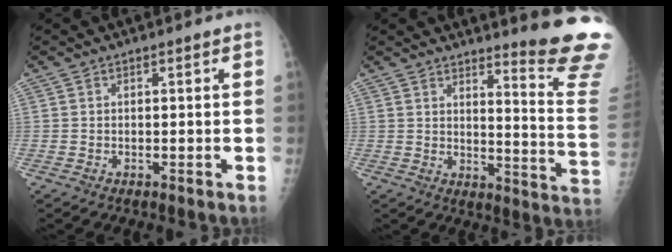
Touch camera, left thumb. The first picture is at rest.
{"total": 15.7, "force": [13.8, -0.2, 7.6], "torque": [-0.083, -0.173, 0.161]}